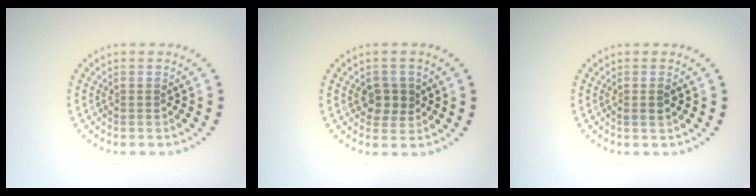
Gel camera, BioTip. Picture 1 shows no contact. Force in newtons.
{"total": 2.3, "press": 2.3, "slide": 0.6}
{"total": 1.1, "press": 1.0, "slide": 0.5}